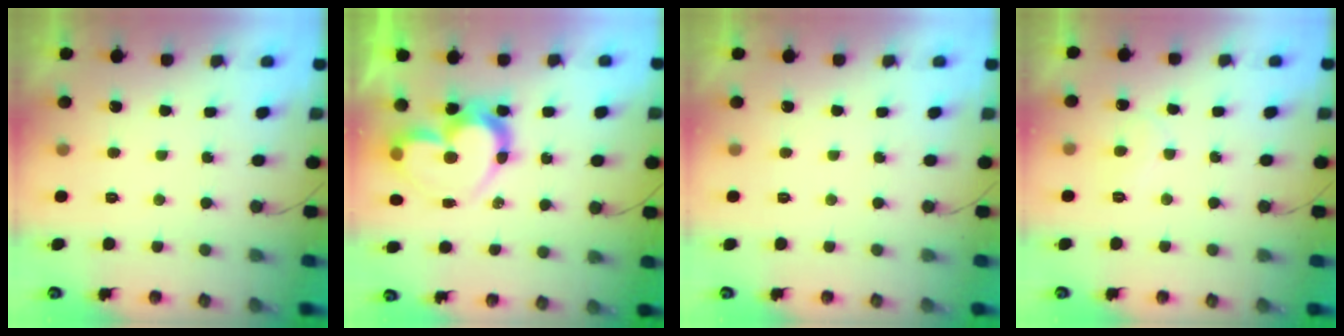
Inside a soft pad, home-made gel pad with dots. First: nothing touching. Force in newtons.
{"total": 14.9, "press": 14.8, "slide": 1.3}
{"total": 0.0}
{"total": 4.9, "press": 4.9, "slide": 0.4}